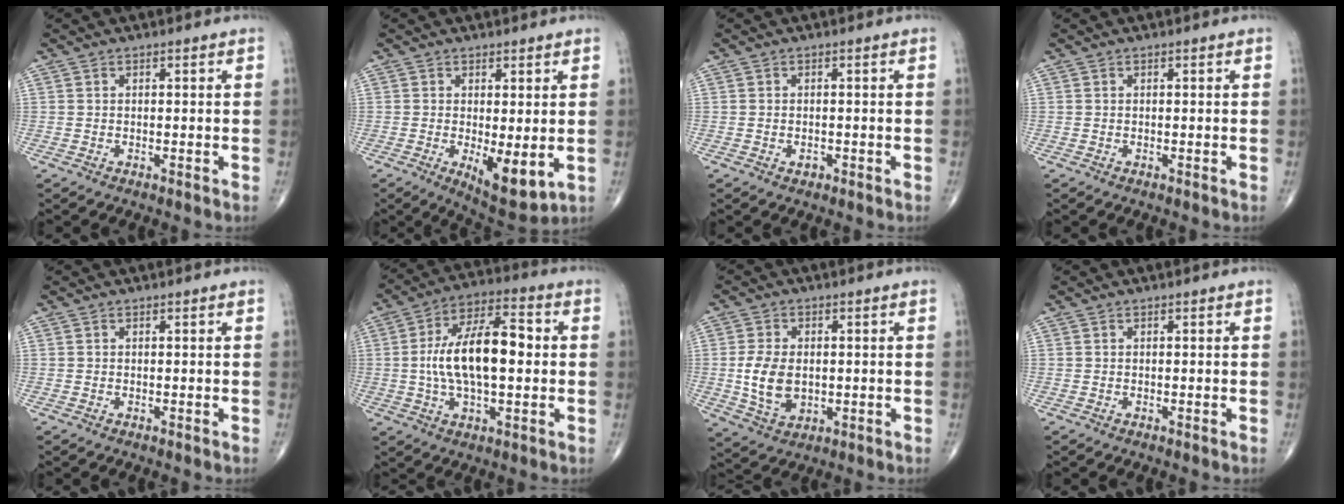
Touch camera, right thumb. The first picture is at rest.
{"total": 7.9, "force": [-1.2, 3.0, 7.2], "torque": [-0.104, -0.025, -0.009]}
{"total": 1.1, "force": [-0.5, 0.8, 0.6], "torque": [-0.008, 0.002, -0.005]}
{"total": 0.0}
{"total": 0.0}
{"total": 16.3, "force": [0.4, 7.3, 14.6], "torque": [-0.256, 0.024, 0.001]}
{"total": 8.6, "force": [-0.3, 5.6, 6.5], "torque": [-0.117, -0.007, 0.002]}
{"total": 0.0}